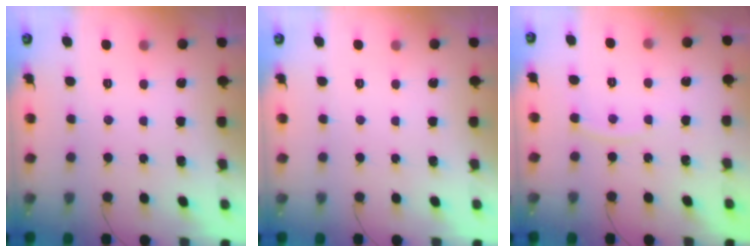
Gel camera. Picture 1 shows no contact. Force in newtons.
{"total": 0.0}
{"total": 4.5, "press": 4.4, "slide": 0.6}